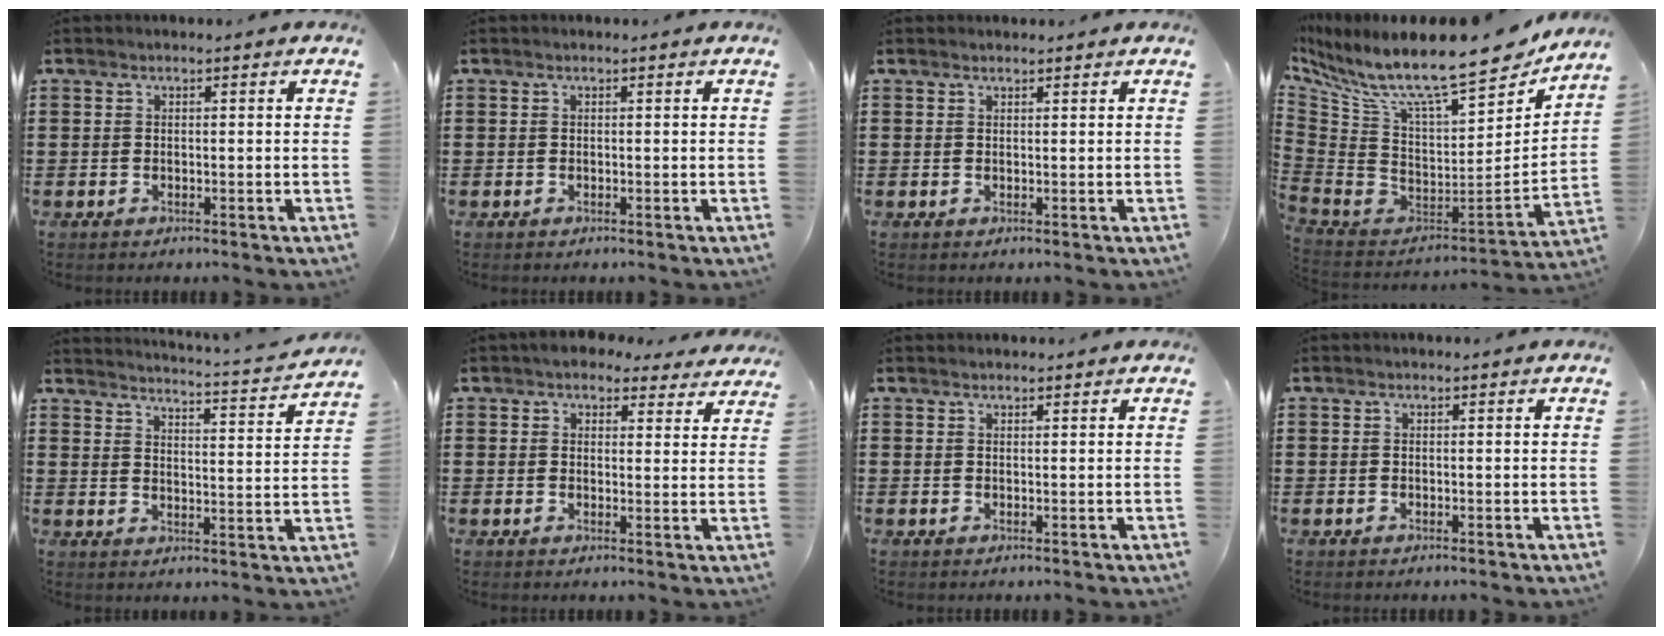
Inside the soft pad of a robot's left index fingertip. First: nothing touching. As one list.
[{"total": 0.0}, {"total": 0.8, "force": [0.8, 0.2, 0.1], "torque": [-0.003, 0.001, 0.015]}, {"total": 12.6, "force": [9.8, 2.0, 7.8], "torque": [-0.154, -0.079, 0.157]}, {"total": 2.8, "force": [2.6, -0.7, 0.7], "torque": [-0.024, -0.037, 0.032]}, {"total": 4.1, "force": [3.7, 1.6, 1.0], "torque": [-0.025, -0.008, 0.068]}, {"total": 1.0, "force": [1.0, 0.2, 0.0], "torque": [-0.002, 0.001, 0.019]}, {"total": 0.0}]